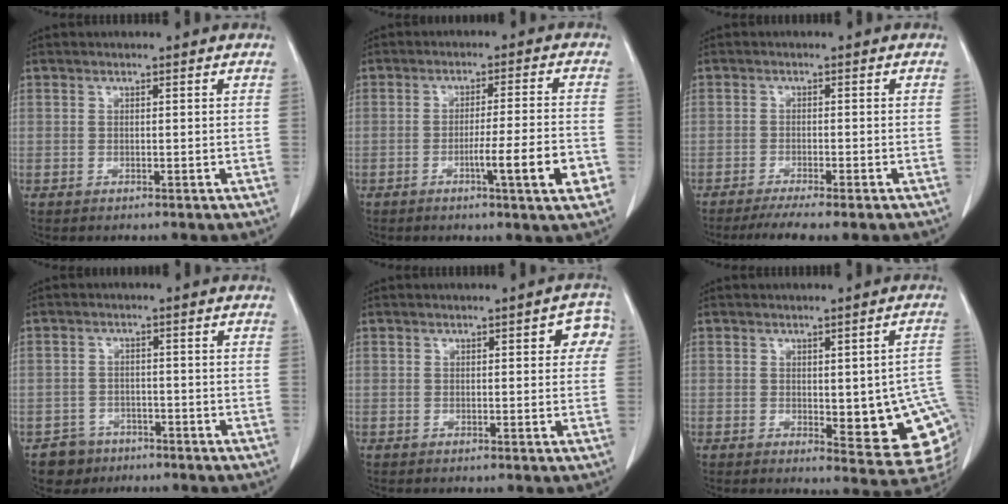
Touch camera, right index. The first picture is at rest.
{"total": 9.1, "force": [-3.4, -0.4, 8.5], "torque": [-0.118, -0.011, -0.052]}
{"total": 6.0, "force": [-4.8, 0.2, 3.6], "torque": [-0.049, -0.010, -0.074]}
{"total": 4.0, "force": [-2.6, 3.0, -0.3], "torque": [0.008, 0.010, -0.039]}
{"total": 3.9, "force": [1.2, 1.6, 3.4], "torque": [-0.024, 0.012, 0.004]}
{"total": 14.2, "force": [-1.0, 4.4, 13.4], "torque": [-0.118, 0.003, 0.003]}